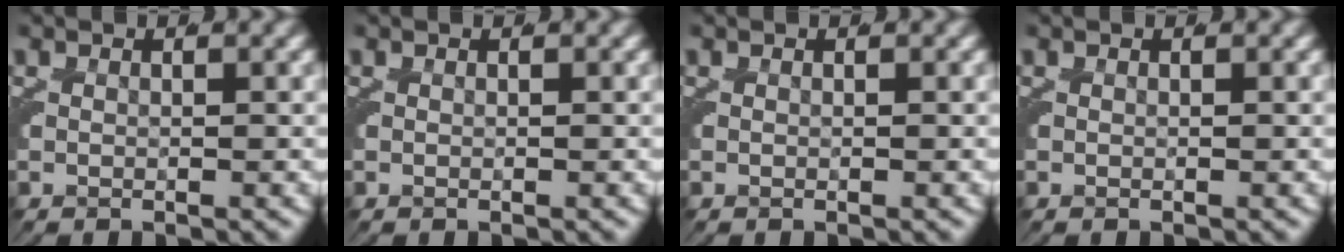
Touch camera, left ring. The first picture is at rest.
{"total": 0.0}
{"total": 0.0}
{"total": 0.0}